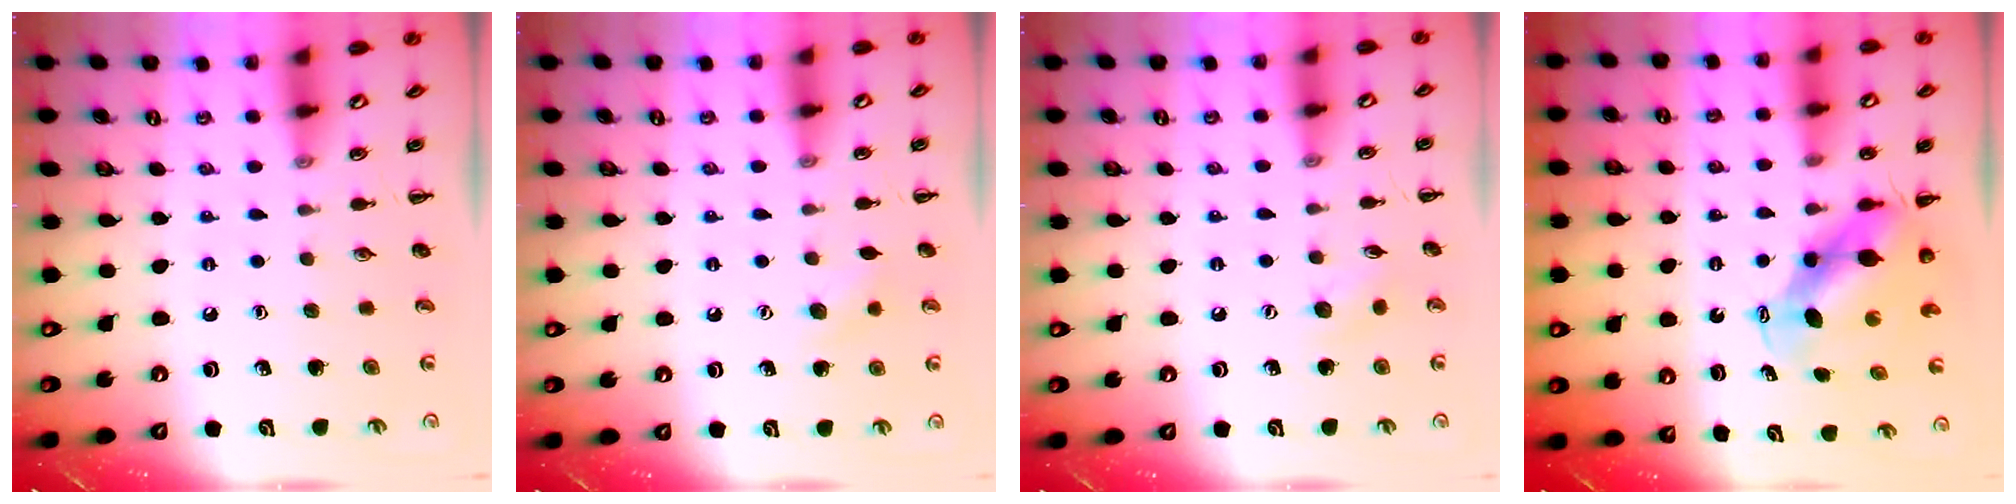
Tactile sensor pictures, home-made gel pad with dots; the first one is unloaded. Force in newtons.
{"total": 7.0, "press": 6.9, "slide": 1.5}
{"total": 6.0, "press": 5.8, "slide": 1.2}
{"total": 6.5, "press": 6.4, "slide": 1.3}